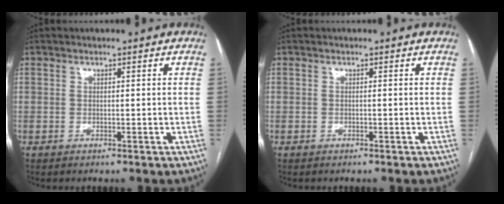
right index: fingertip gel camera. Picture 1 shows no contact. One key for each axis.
{"total": 0.0}